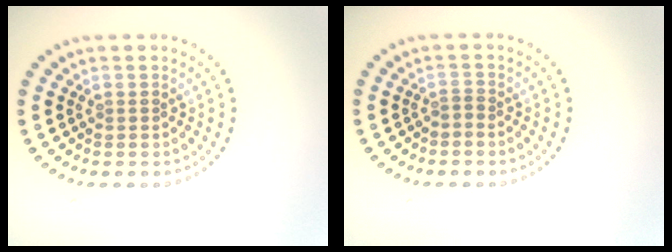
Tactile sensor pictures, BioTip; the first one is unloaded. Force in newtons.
{"total": 0.6, "press": 0.3, "slide": 0.6}